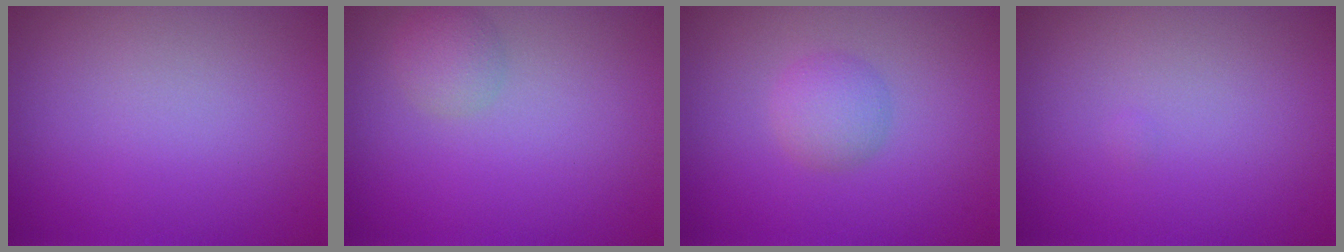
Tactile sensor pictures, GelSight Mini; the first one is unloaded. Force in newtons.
{"total": 1.5, "press": 1.5, "slide": 0.1}
{"total": 2.0, "press": 2.0, "slide": 0.1}
{"total": 0.0}